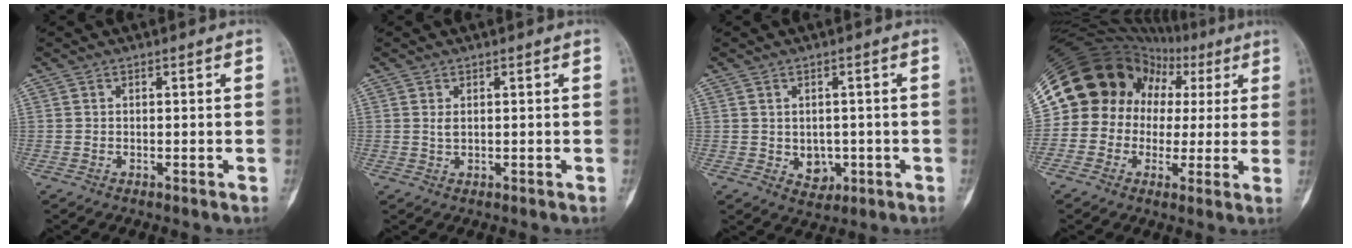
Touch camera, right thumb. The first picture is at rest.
{"total": 1.1, "force": [0.3, 0.6, 0.9], "torque": [-0.015, -0.003, 0.010]}
{"total": 3.6, "force": [-0.6, 2.9, 2.1], "torque": [-0.010, -0.001, 0.001]}
{"total": 22.7, "force": [3.5, 19.8, 10.5], "torque": [-0.176, 0.086, 0.064]}